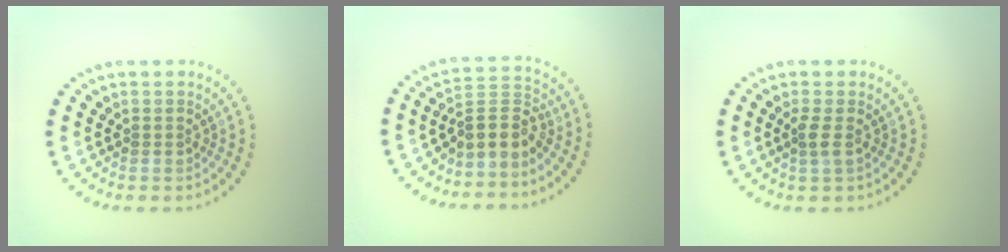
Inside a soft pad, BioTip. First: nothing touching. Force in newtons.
{"total": 3.2, "press": 2.3, "slide": 2.2}
{"total": 1.1, "press": 1.0, "slide": 0.5}